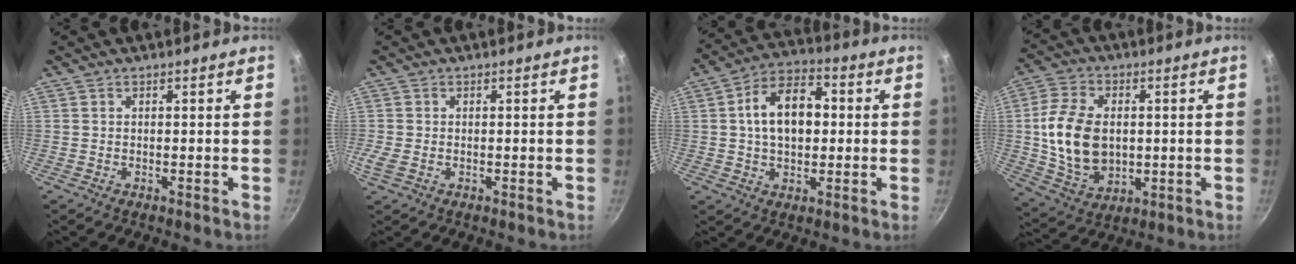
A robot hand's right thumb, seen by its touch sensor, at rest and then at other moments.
{"total": 2.5, "force": [-0.6, 1.8, 1.7], "torque": [-0.034, -0.002, -0.011]}
{"total": 12.8, "force": [1.3, 8.3, 9.7], "torque": [-0.129, 0.025, 0.010]}
{"total": 15.2, "force": [0.5, 10.5, 11.0], "torque": [-0.192, -0.001, 0.019]}